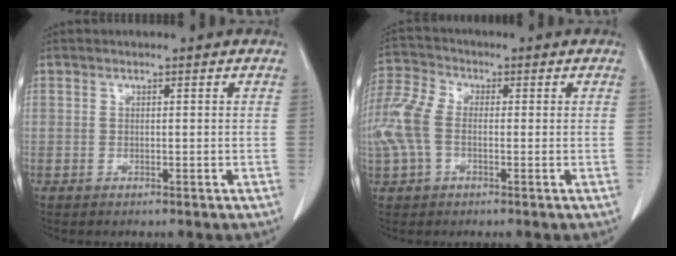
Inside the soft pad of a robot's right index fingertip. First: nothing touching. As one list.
[{"total": 8.3, "force": [-1.0, 5.0, 6.6], "torque": [-0.183, 0.020, -0.024]}]